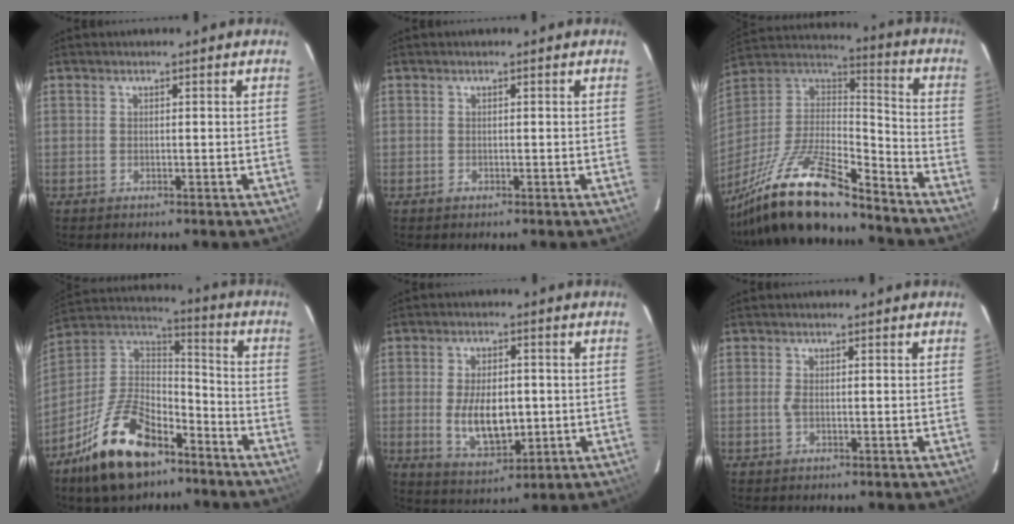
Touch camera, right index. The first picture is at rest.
{"total": 0.7, "force": [-0.4, 0.6, 0.0], "torque": [0.001, 0.001, -0.006]}
{"total": 23.6, "force": [-17.8, 5.9, 14.3], "torque": [-0.288, -0.030, -0.312]}
{"total": 21.0, "force": [-13.2, 10.1, 12.8], "torque": [-0.270, 0.007, -0.229]}
{"total": 9.9, "force": [-1.0, 5.3, 8.4], "torque": [-0.163, -0.009, -0.007]}
{"total": 1.1, "force": [-0.2, 0.2, 1.1], "torque": [-0.024, 0.000, -0.005]}